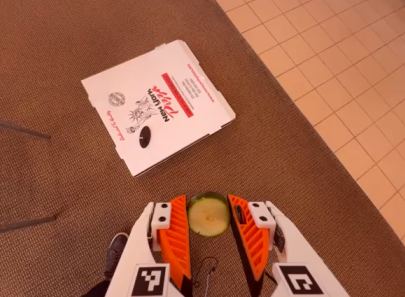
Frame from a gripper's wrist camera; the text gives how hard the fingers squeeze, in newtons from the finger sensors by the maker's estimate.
{"total": 7.3, "left": 7.3, "right": 7.2}